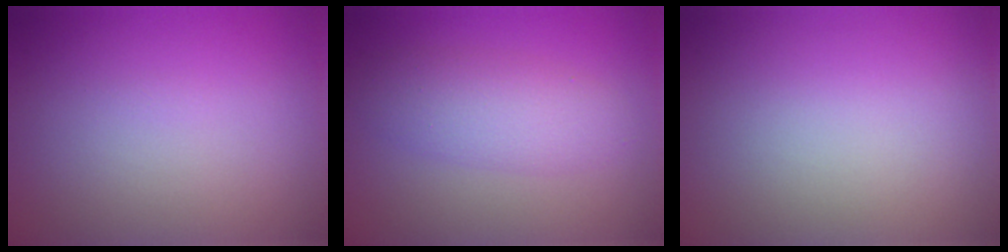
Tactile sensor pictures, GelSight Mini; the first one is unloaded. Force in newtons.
{"total": 3.8, "press": 3.8, "slide": 0.1}
{"total": 0.0}